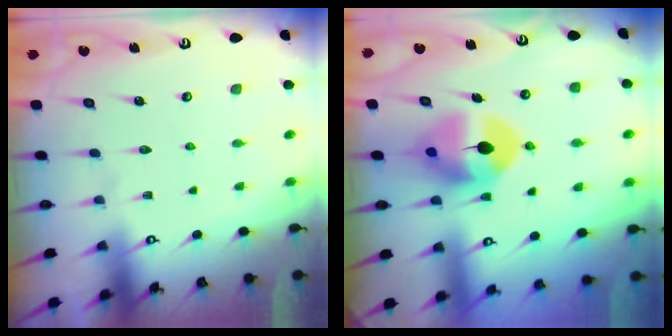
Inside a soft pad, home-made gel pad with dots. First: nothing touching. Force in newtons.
{"total": 10.4, "press": 10.3, "slide": 1.6}